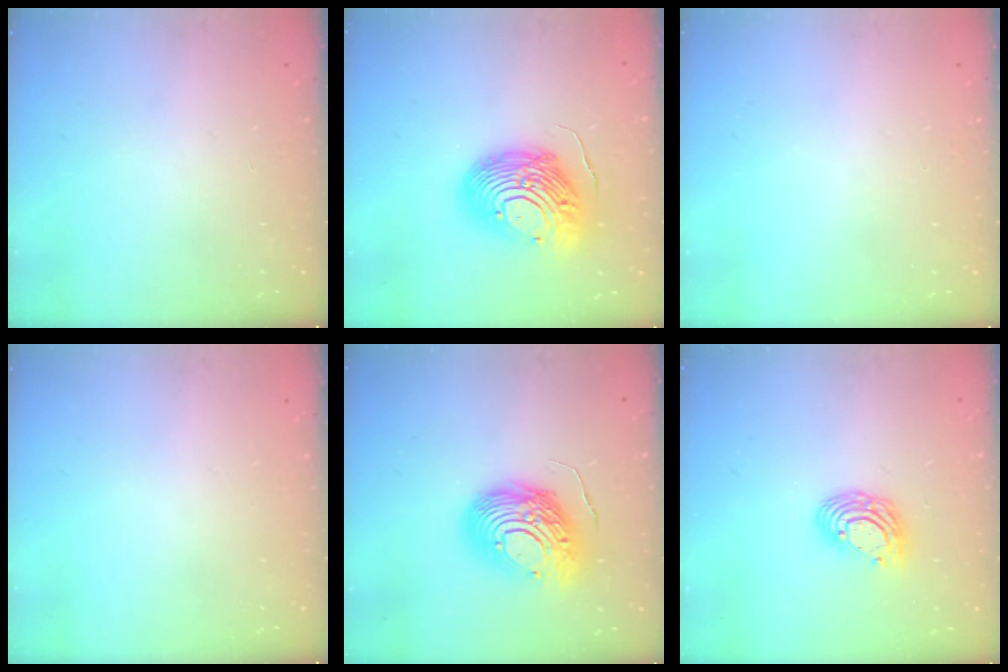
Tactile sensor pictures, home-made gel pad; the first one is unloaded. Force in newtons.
{"total": 18.0, "press": 17.9, "slide": 1.9}
{"total": 0.0}
{"total": 0.0}
{"total": 16.1, "press": 16.1, "slide": 1.4}
{"total": 9.9, "press": 9.8, "slide": 0.7}